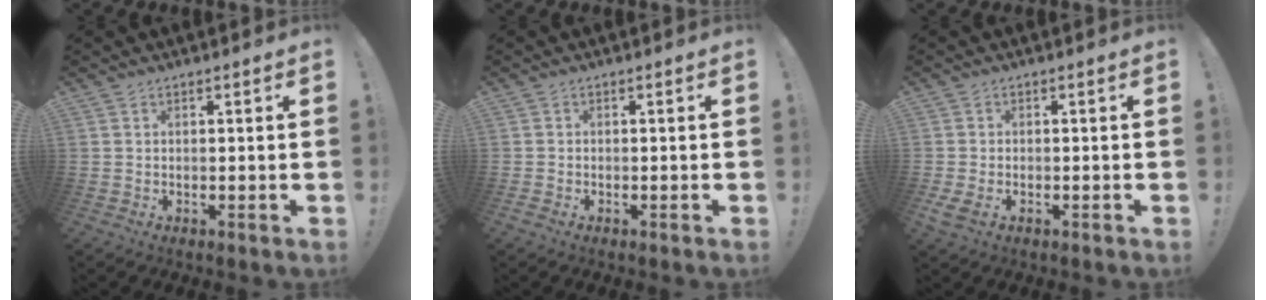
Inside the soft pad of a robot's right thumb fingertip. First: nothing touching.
{"total": 0.7, "force": [-0.5, 0.3, 0.4], "torque": [-0.004, 0.002, -0.009]}
{"total": 2.5, "force": [-0.5, 1.5, 2.0], "torque": [-0.044, -0.003, -0.010]}